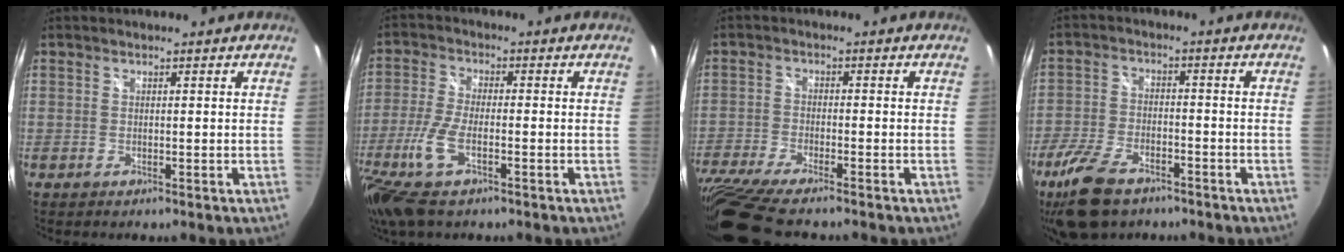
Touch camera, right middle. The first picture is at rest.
{"total": 10.6, "force": [-5.2, 3.7, 8.4], "torque": [-0.194, -0.019, -0.103]}
{"total": 13.3, "force": [-11.1, 1.7, 7.1], "torque": [-0.167, -0.051, -0.201]}
{"total": 11.3, "force": [-7.7, 5.4, 6.2], "torque": [-0.155, -0.015, -0.145]}